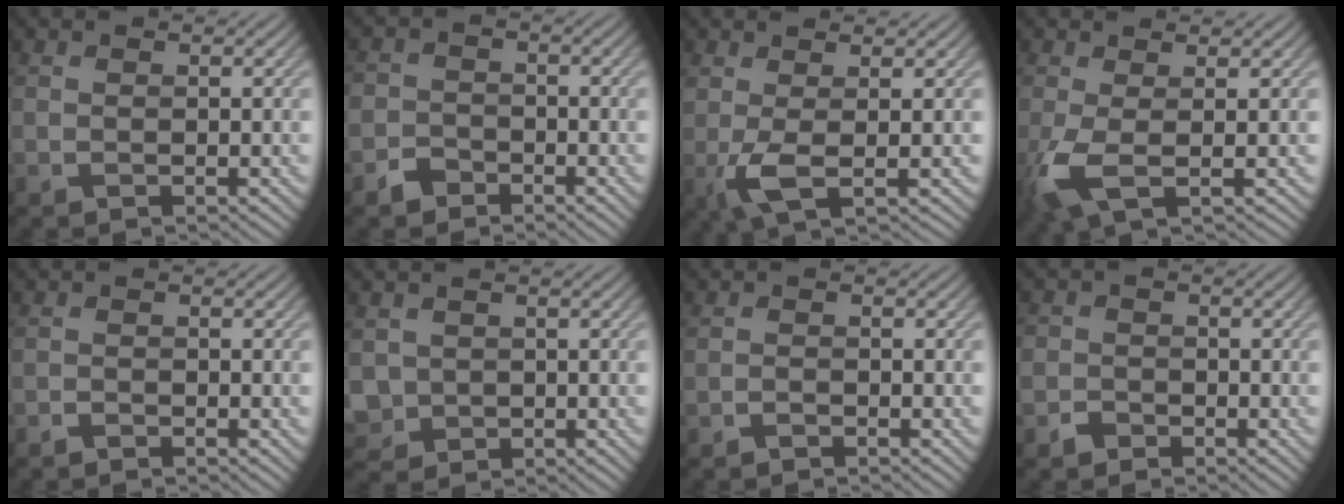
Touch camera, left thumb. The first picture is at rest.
{"total": 2.5, "force": [-1.8, 1.8, 0.4], "torque": [-0.005, 0.004, -0.045]}
{"total": 3.1, "force": [0.2, 0.5, 3.0], "torque": [-0.075, 0.002, 0.001]}
{"total": 4.3, "force": [-0.3, 1.2, 4.1], "torque": [-0.109, -0.010, -0.009]}
{"total": 0.9, "force": [-0.9, 0.0, 0.1], "torque": [-0.001, 0.002, -0.021]}
{"total": 3.0, "force": [0.1, 2.9, 0.6], "torque": [-0.030, -0.016, -0.003]}
{"total": 0.7, "force": [-0.7, 0.0, 0.1], "torque": [-0.002, 0.003, -0.019]}
{"total": 1.7, "force": [-1.1, 1.3, 0.2], "torque": [0.002, 0.005, -0.032]}